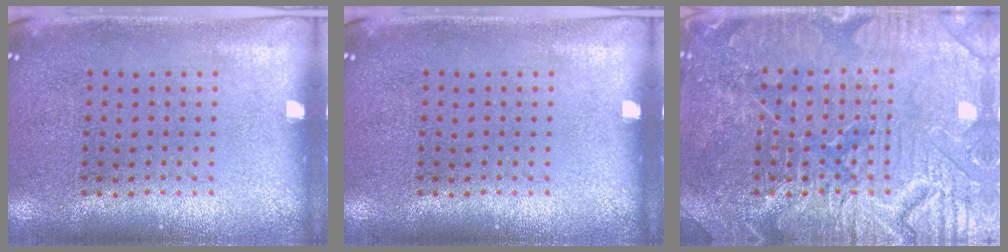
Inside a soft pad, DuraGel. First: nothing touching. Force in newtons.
{"total": 0.0}
{"total": 7.1, "press": 7.1, "slide": 1.0}